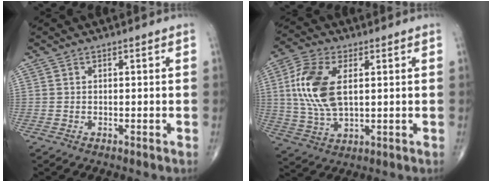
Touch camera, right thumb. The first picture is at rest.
{"total": 12.9, "force": [2.4, 6.9, 10.7], "torque": [-0.225, -0.002, 0.047]}